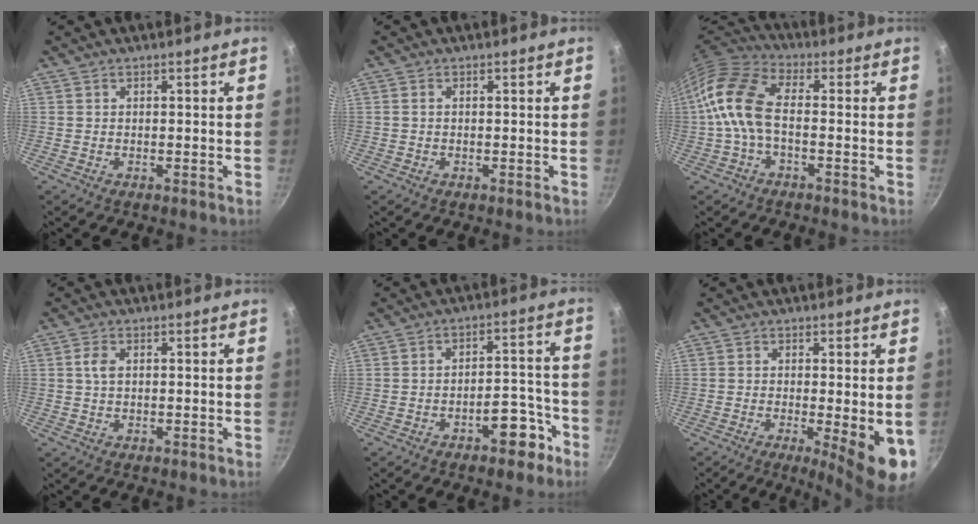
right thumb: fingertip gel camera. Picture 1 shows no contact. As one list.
[{"total": 0.6, "force": [0.0, 0.4, 0.4], "torque": [-0.009, 0.004, 0.000]}, {"total": 11.2, "force": [-1.6, 6.0, 9.3], "torque": [-0.187, 0.036, -0.051]}, {"total": 2.4, "force": [0.4, 1.4, 1.9], "torque": [-0.038, 0.002, 0.006]}, {"total": 8.1, "force": [-4.8, 3.8, 5.4], "torque": [-0.045, 0.058, -0.053]}, {"total": 9.6, "force": [-2.0, 2.0, 9.1], "torque": [-0.115, -0.011, -0.020]}]